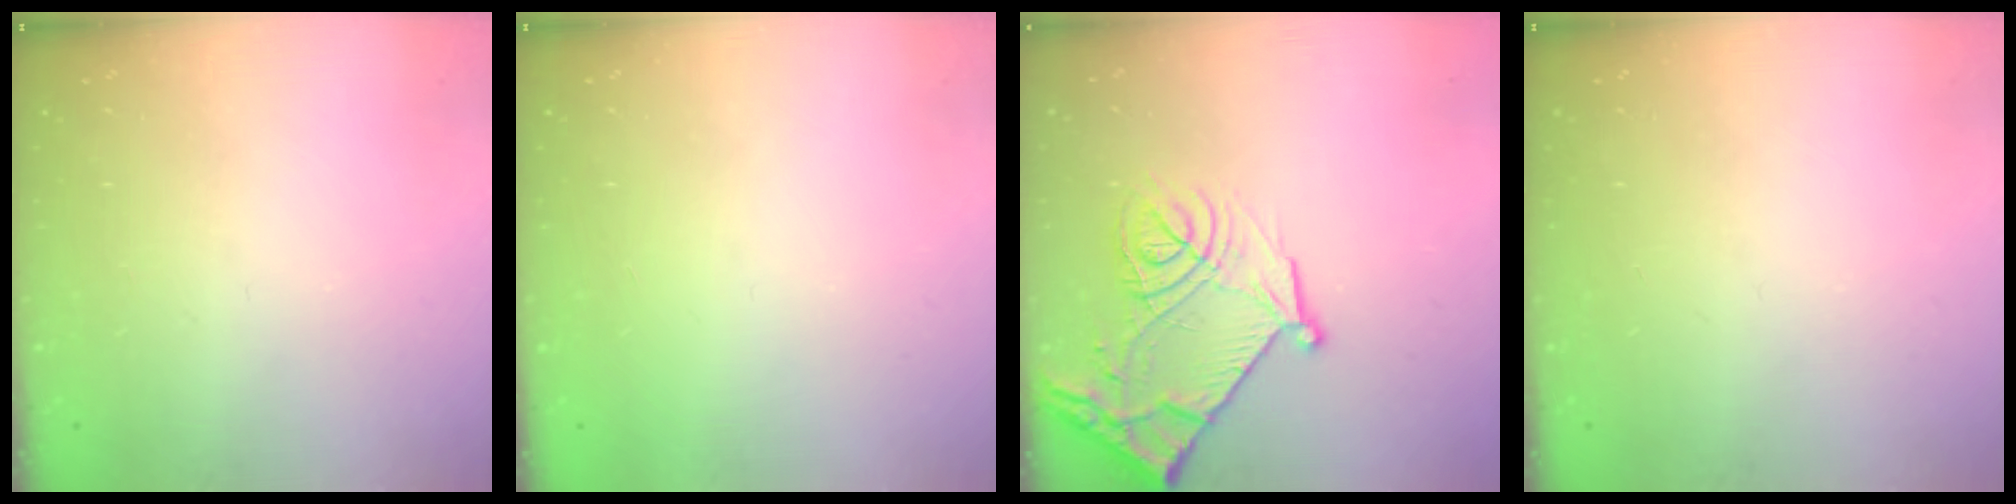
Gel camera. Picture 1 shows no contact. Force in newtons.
{"total": 1.6, "press": 1.6, "slide": 0.1}
{"total": 16.3, "press": 16.3, "slide": 1.8}
{"total": 0.0}